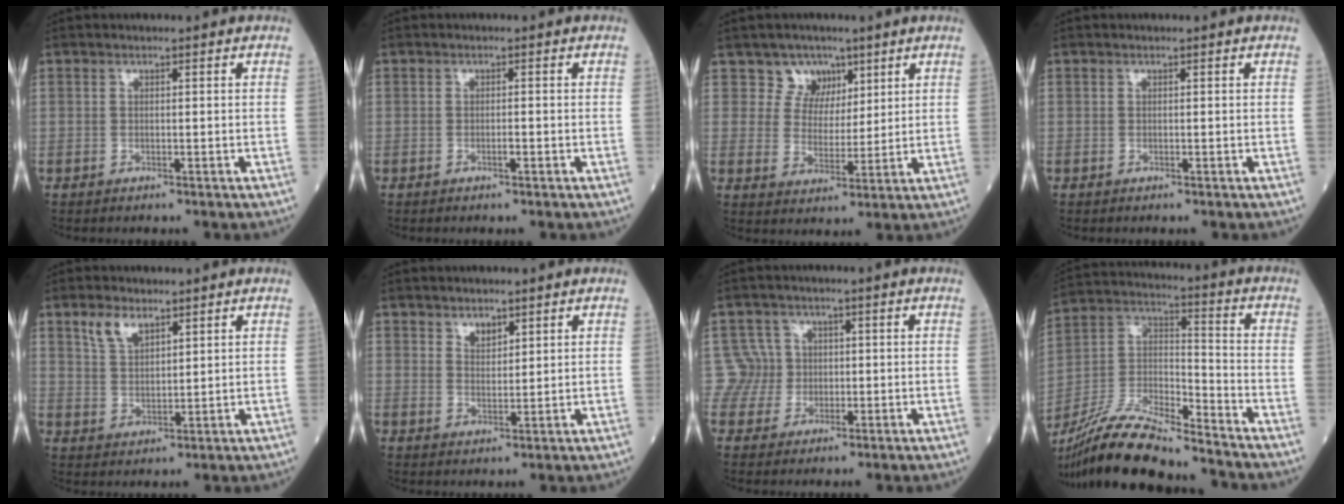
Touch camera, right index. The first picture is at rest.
{"total": 1.0, "force": [-0.5, 0.1, 0.8], "torque": [-0.015, 0.000, -0.009]}
{"total": 5.6, "force": [3.5, 4.3, 0.4], "torque": [-0.004, 0.002, 0.064]}
{"total": 0.0}
{"total": 4.5, "force": [3.1, 2.0, 2.5], "torque": [-0.056, 0.002, 0.067]}
{"total": 2.4, "force": [1.8, 1.2, 1.0], "torque": [-0.019, -0.004, 0.036]}
{"total": 4.0, "force": [0.2, 3.9, -0.9], "torque": [0.038, 0.012, 0.000]}
{"total": 18.1, "force": [-16.3, 1.6, 7.6], "torque": [-0.161, -0.001, -0.304]}